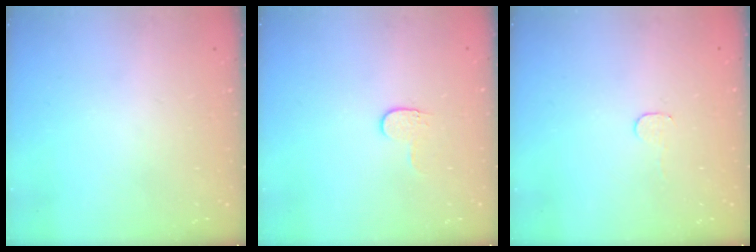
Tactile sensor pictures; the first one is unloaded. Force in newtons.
{"total": 3.9, "press": 3.8, "slide": 0.5}
{"total": 2.8, "press": 2.8, "slide": 0.2}